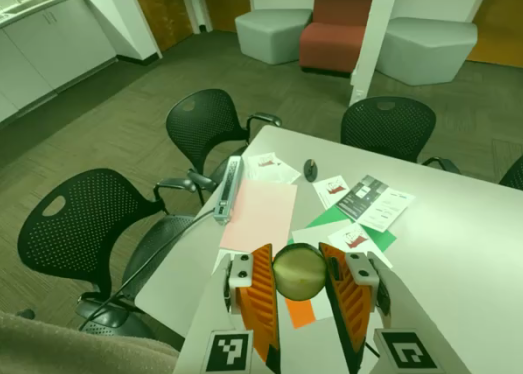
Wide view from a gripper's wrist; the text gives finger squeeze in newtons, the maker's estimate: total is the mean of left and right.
{"total": 12.6, "left": 12.5, "right": 12.7}